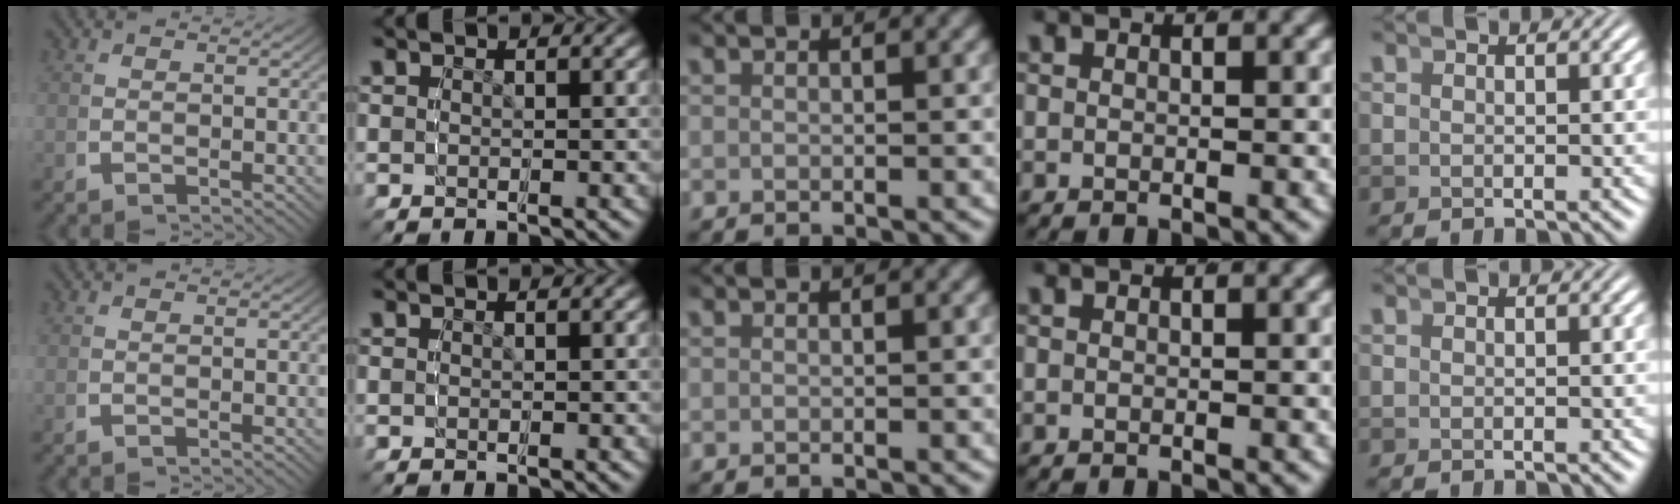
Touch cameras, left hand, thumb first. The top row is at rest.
{}